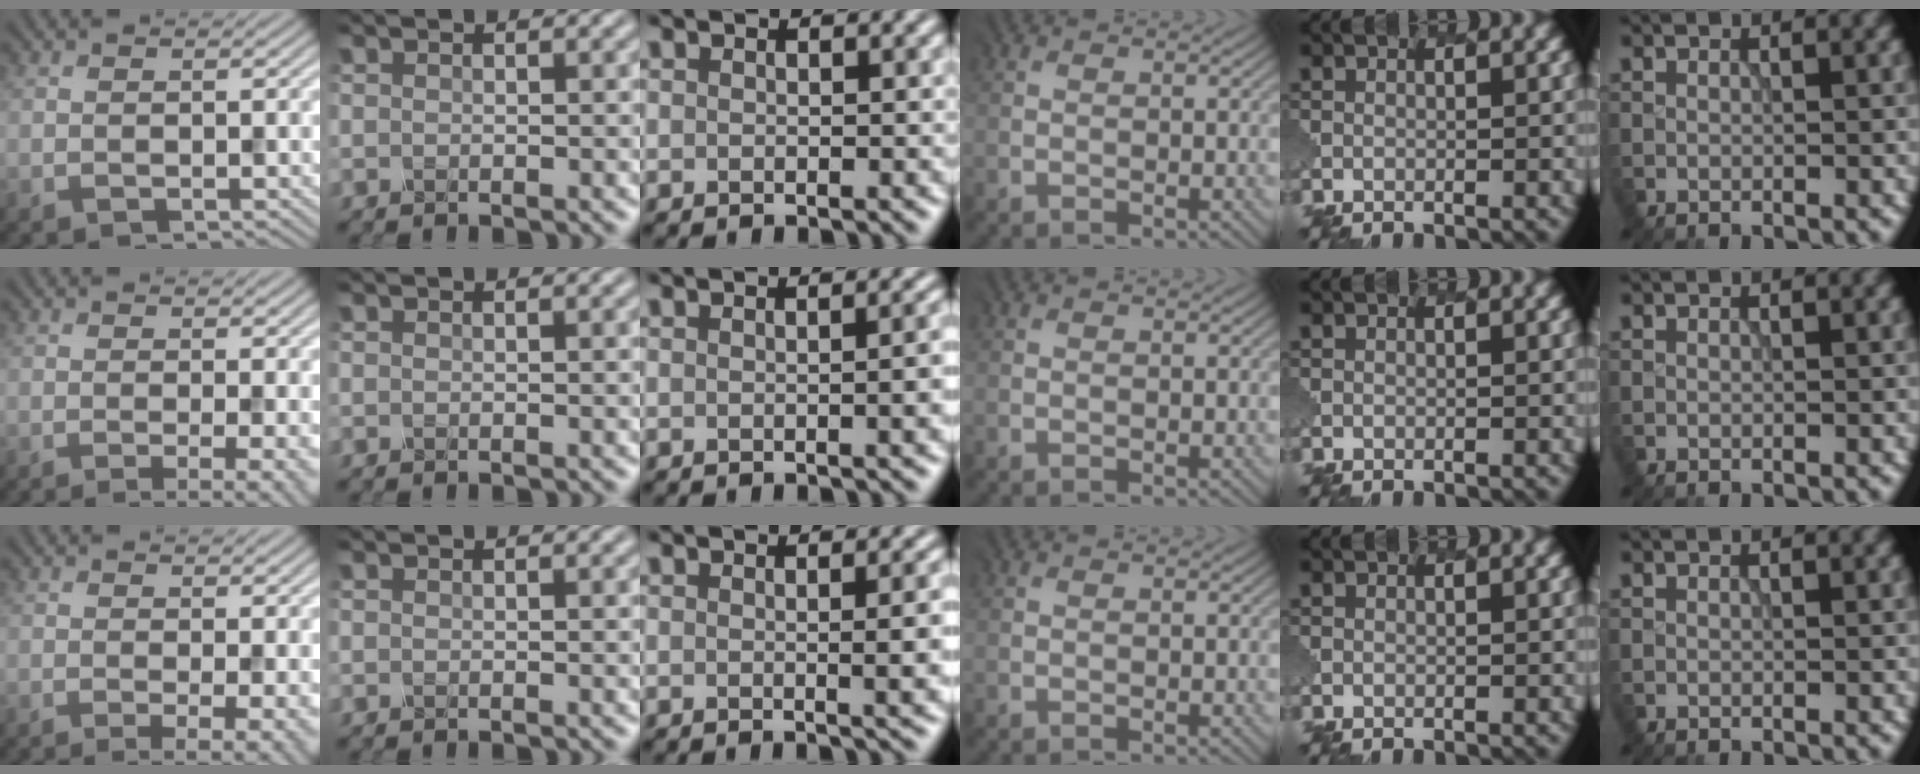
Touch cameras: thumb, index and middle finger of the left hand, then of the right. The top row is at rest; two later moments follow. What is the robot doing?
{"motion": "dispense", "object": "oil cruet"}